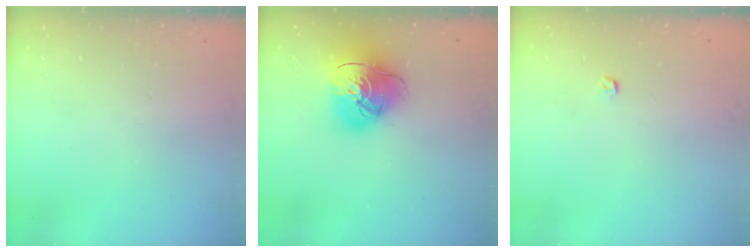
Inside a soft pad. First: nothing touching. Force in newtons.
{"total": 17.2, "press": 17.1, "slide": 2.0}
{"total": 3.0, "press": 2.9, "slide": 0.4}